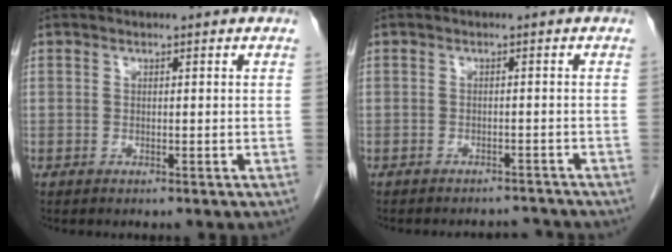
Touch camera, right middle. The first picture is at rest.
{"total": 4.7, "force": [-4.6, 1.0, 0.3], "torque": [0.000, 0.001, -0.057]}